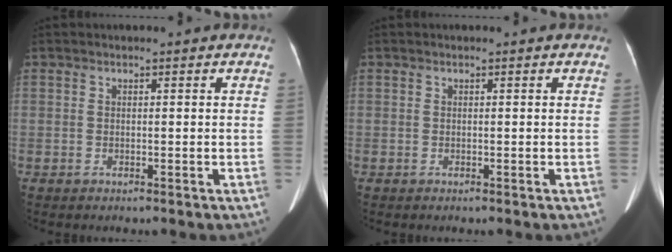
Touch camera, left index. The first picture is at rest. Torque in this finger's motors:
{"motor_torque": [0.00, 0.01, 0.01, 0.00]}